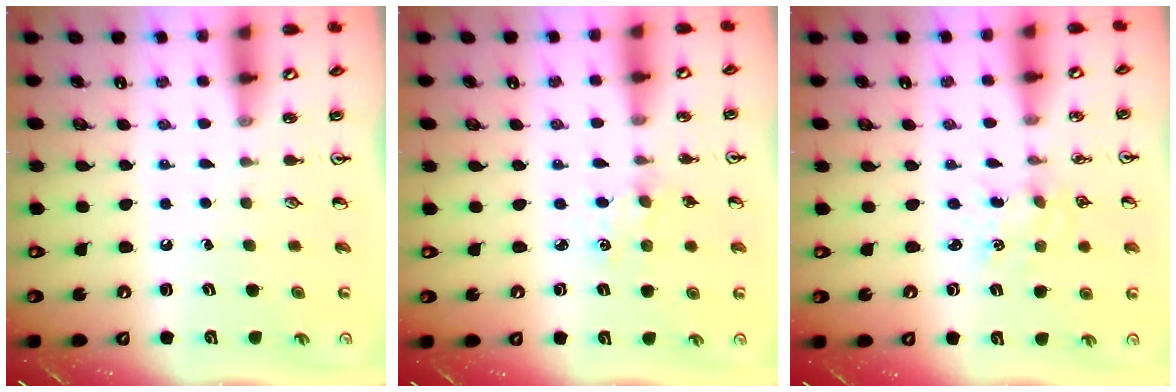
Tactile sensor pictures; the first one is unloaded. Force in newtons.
{"total": 1.4, "press": 1.4, "slide": 0.2}
{"total": 2.2, "press": 2.2, "slide": 0.3}